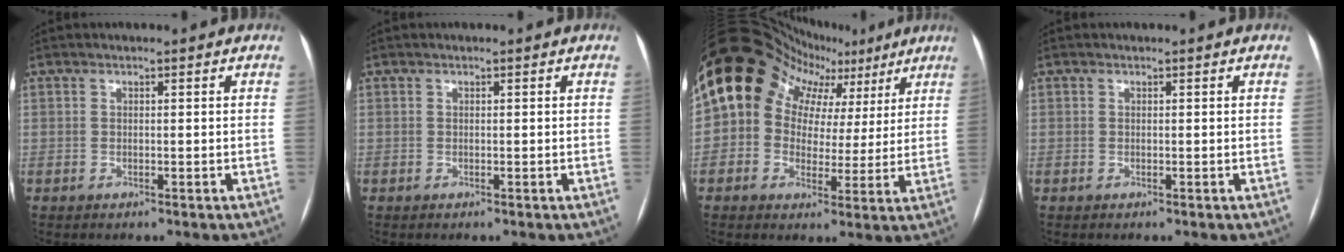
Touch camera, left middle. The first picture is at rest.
{"total": 0.0}
{"total": 15.3, "force": [6.9, 11.8, 6.8], "torque": [-0.088, 0.067, 0.097]}
{"total": 0.0}